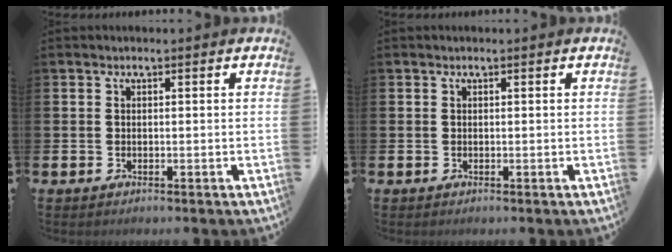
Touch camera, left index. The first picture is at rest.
{"total": 0.0}